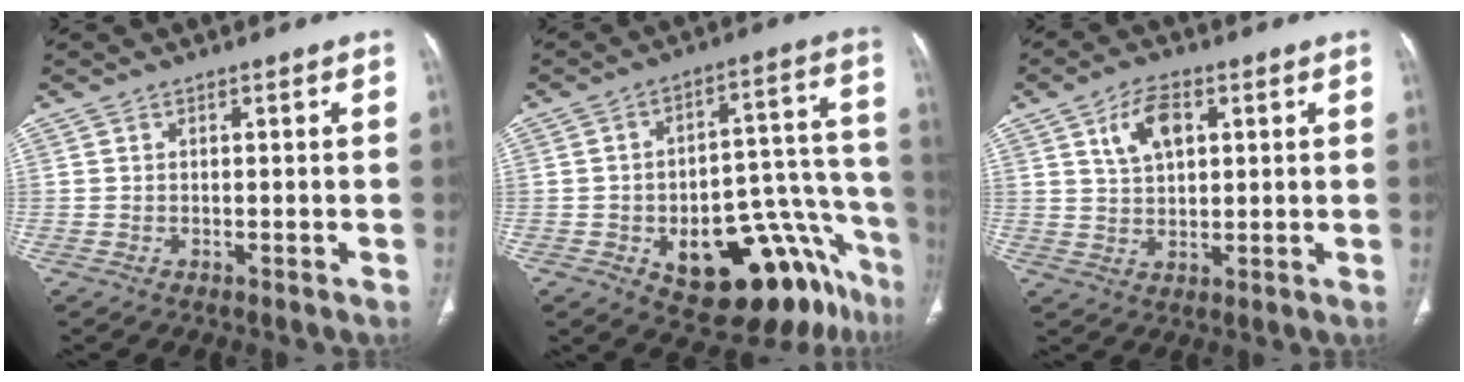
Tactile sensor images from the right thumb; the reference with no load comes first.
{"total": 22.5, "force": [-11.8, 10.5, 16.0], "torque": [-0.125, 0.101, -0.153]}
{"total": 7.4, "force": [2.9, 4.2, 5.4], "torque": [-0.086, -0.004, 0.055]}